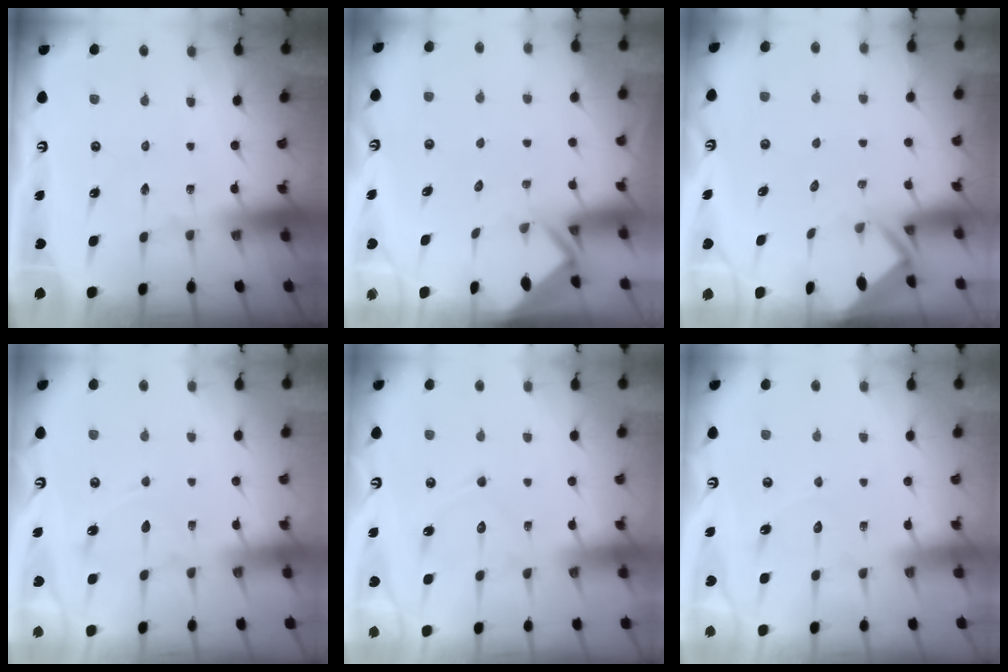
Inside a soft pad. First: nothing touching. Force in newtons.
{"total": 3.2, "press": 3.2, "slide": 0.4}
{"total": 2.4, "press": 2.4, "slide": 0.1}
{"total": 6.7, "press": 6.7, "slide": 0.7}
{"total": 7.6, "press": 7.6, "slide": 0.6}
{"total": 5.9, "press": 5.9, "slide": 0.4}